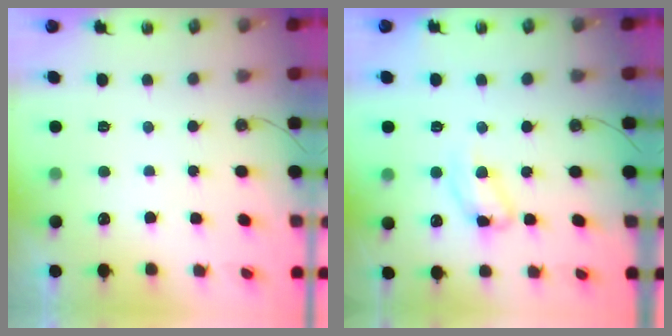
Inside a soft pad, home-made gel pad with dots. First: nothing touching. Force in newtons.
{"total": 11.7, "press": 11.7, "slide": 0.8}